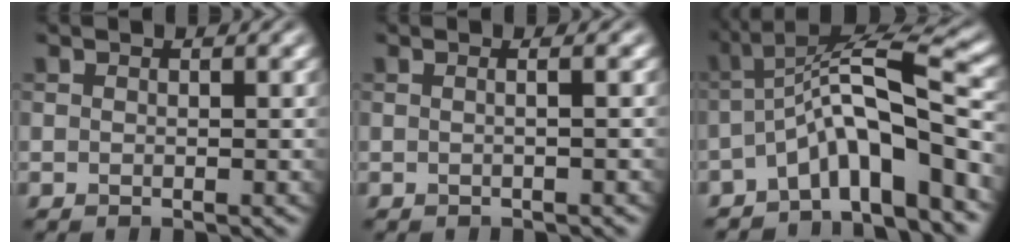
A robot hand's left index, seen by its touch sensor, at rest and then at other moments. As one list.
[{"total": 2.0, "force": [0.3, 1.0, 1.7], "torque": [-0.008, 0.000, -0.019]}, {"total": 8.9, "force": [-3.7, 2.1, 7.8], "torque": [-0.117, 0.021, -0.077]}]